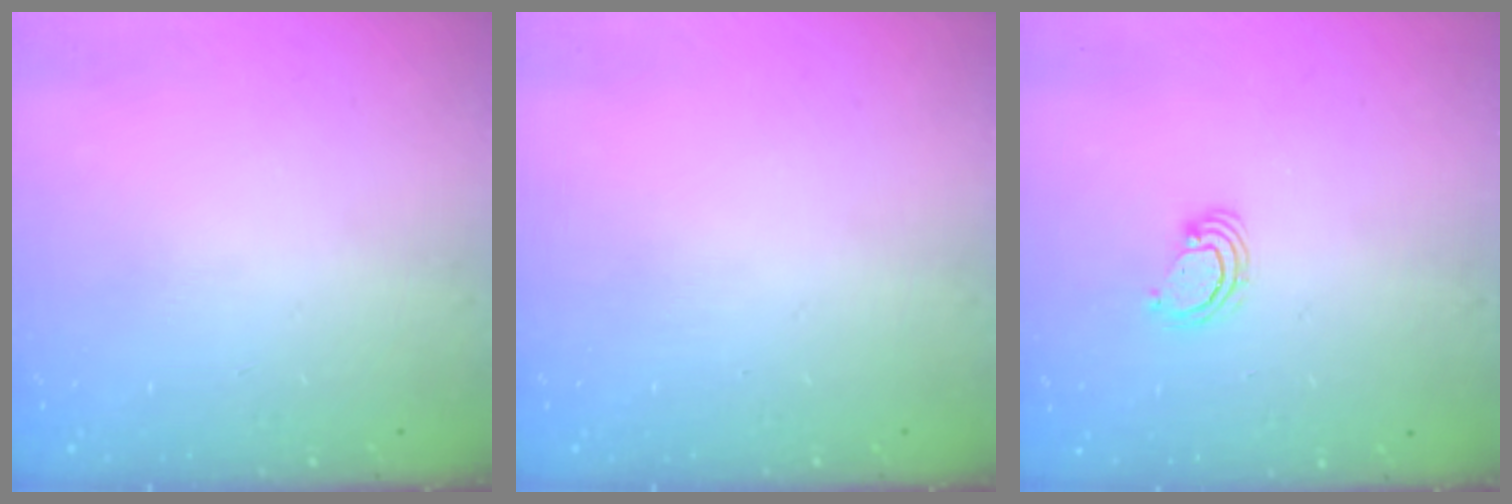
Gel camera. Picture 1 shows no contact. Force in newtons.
{"total": 0.0}
{"total": 2.5, "press": 2.5, "slide": 0.2}